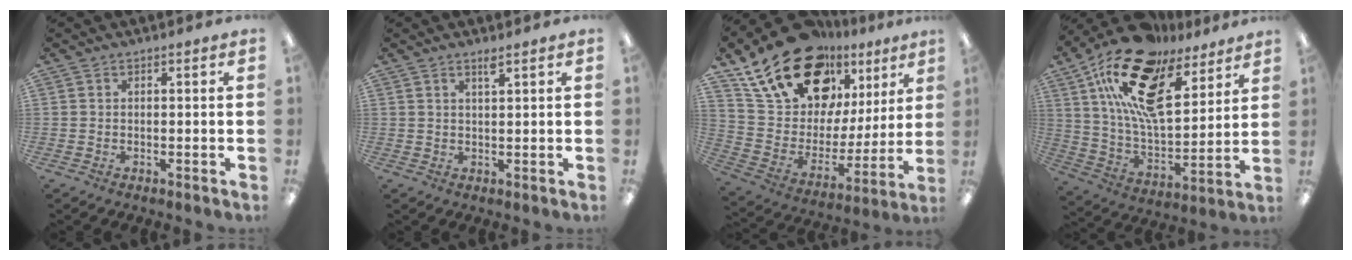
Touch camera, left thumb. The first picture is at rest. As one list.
[{"total": 1.8, "force": [1.5, 0.0, 1.0], "torque": [-0.023, -0.002, 0.027]}, {"total": 23.2, "force": [16.9, 11.7, 10.8], "torque": [-0.193, -0.105, 0.309]}, {"total": 22.1, "force": [13.4, 10.1, 14.4], "torque": [-0.273, -0.068, 0.233]}]